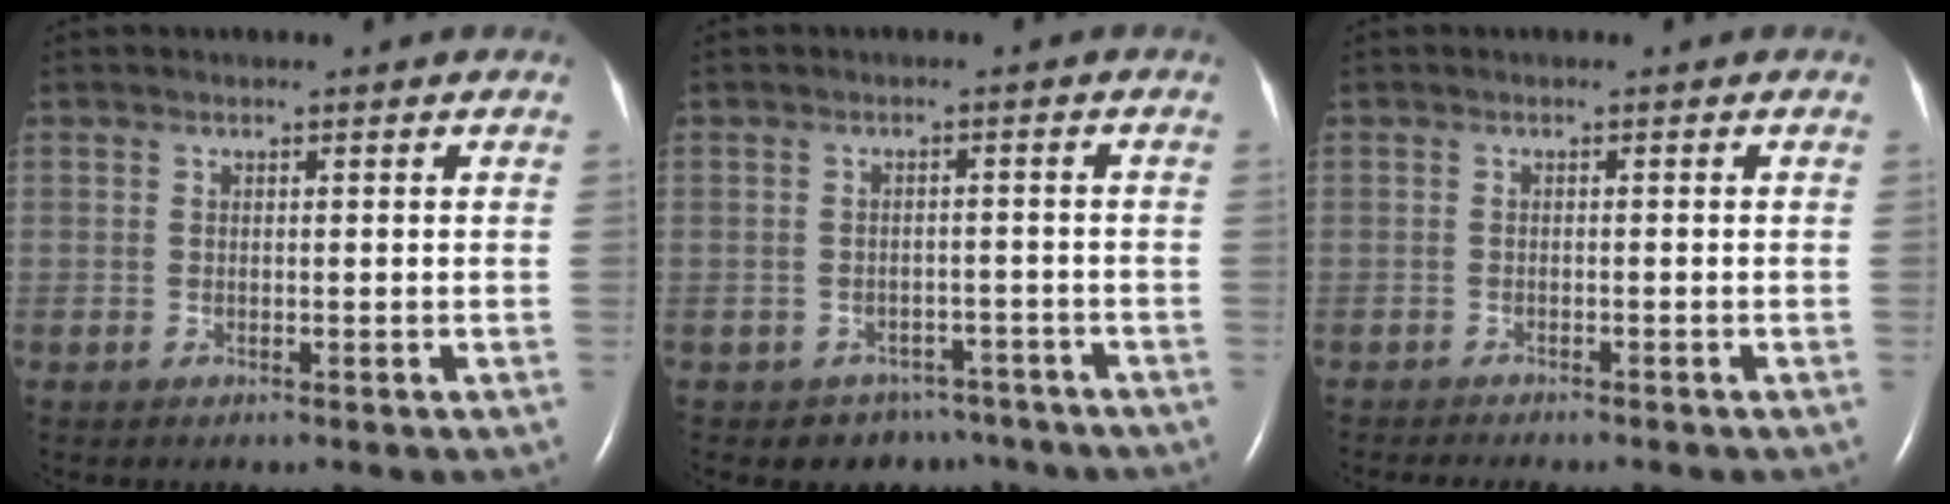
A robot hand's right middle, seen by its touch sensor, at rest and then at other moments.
{"total": 5.5, "force": [-4.2, 3.5, -0.1], "torque": [0.007, 0.018, -0.047]}
{"total": 5.7, "force": [-5.1, 0.6, 2.6], "torque": [-0.030, -0.010, -0.069]}